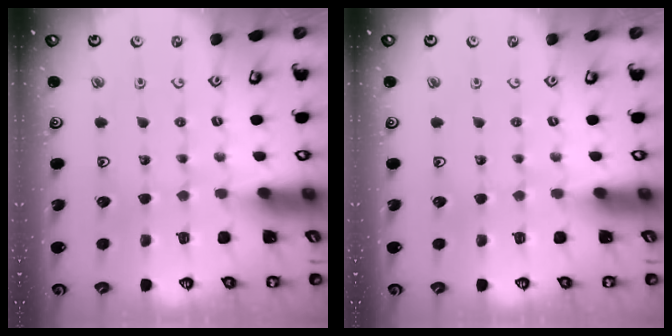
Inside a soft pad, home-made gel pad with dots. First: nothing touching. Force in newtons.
{"total": 0.0}